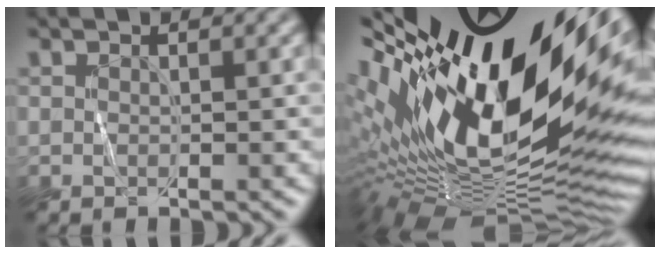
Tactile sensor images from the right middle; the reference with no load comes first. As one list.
[{"total": 20.9, "force": [5.1, 8.1, 18.5], "torque": [-0.321, -0.001, 0.093]}]